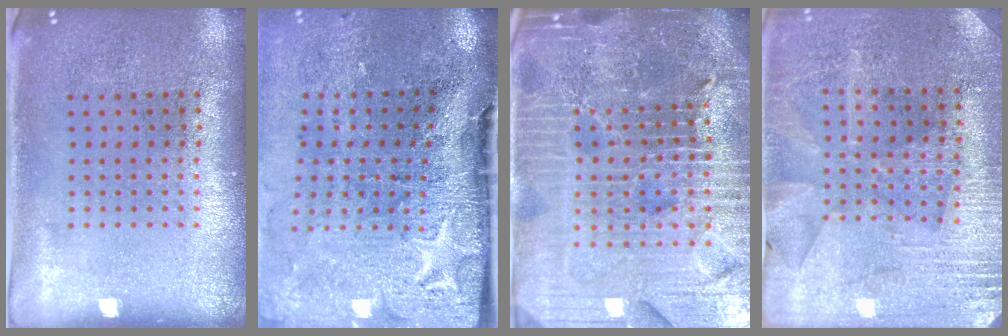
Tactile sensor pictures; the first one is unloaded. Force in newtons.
{"total": 4.9, "press": 3.9, "slide": 2.9}
{"total": 6.7, "press": 5.9, "slide": 3.2}
{"total": 2.9, "press": 2.8, "slide": 0.5}